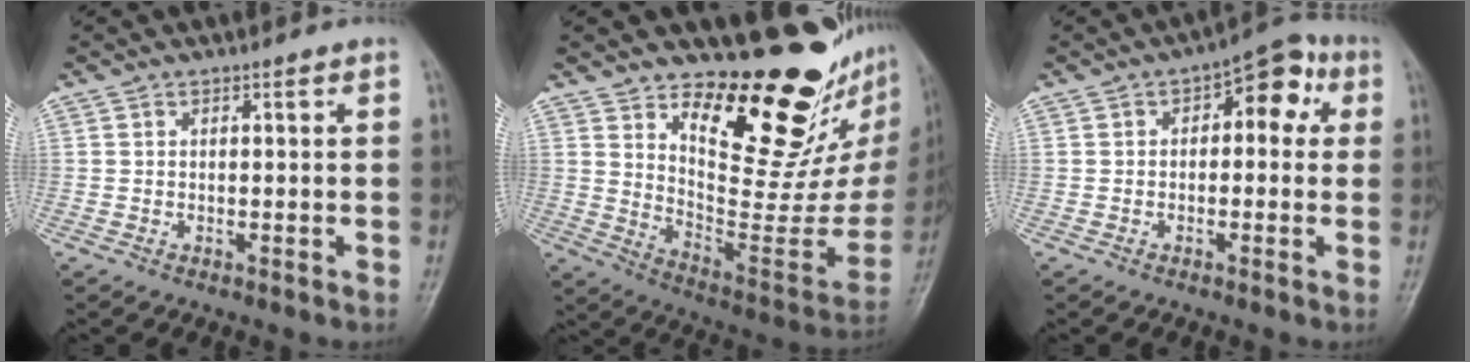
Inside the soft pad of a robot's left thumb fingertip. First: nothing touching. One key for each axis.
{"total": 26.1, "fx": 16.6, "fy": 9.9, "fz": 17.5, "tx": -0.194, "ty": -0.120, "tz": 0.262}
{"total": 8.1, "fx": 1.6, "fy": 4.7, "fz": 6.4, "tx": -0.042, "ty": 0.030, "tz": 0.009}